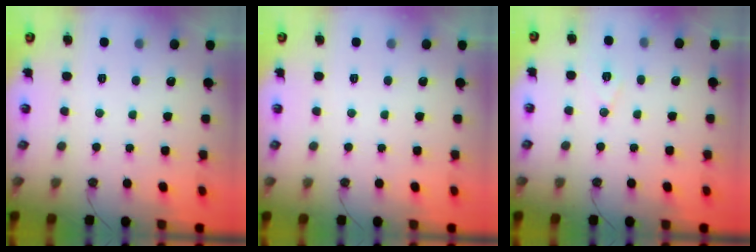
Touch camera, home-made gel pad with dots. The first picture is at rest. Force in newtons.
{"total": 0.0}
{"total": 8.2, "press": 7.0, "slide": 4.3}